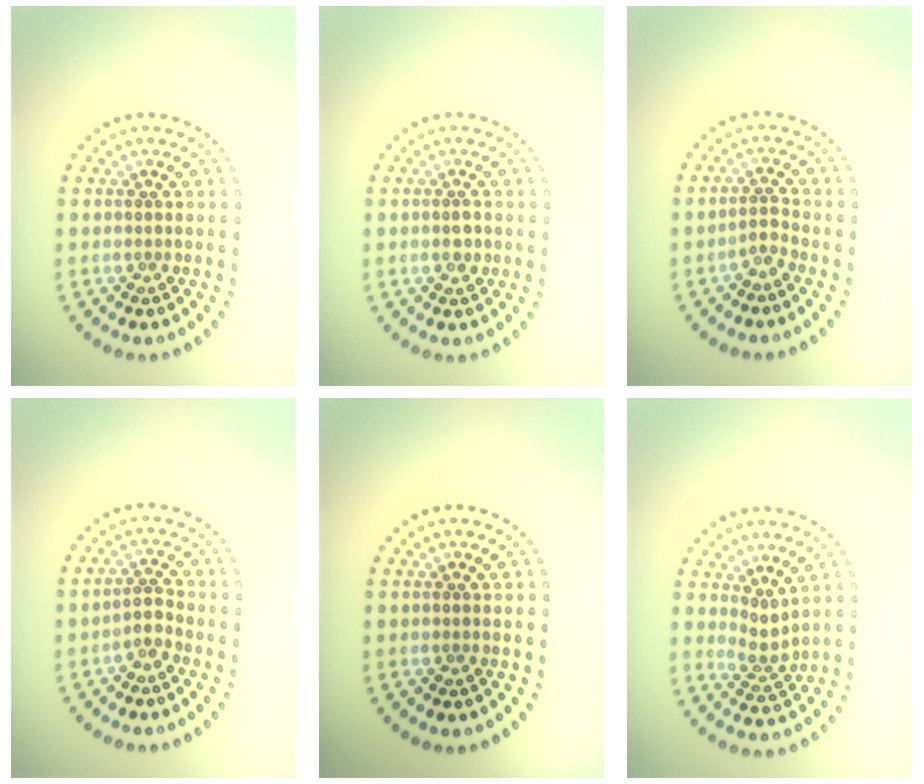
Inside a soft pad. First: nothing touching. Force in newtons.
{"total": 1.1, "press": 1.1, "slide": 0.2}
{"total": 1.5, "press": 1.0, "slide": 1.2}
{"total": 1.7, "press": 1.2, "slide": 1.2}
{"total": 0.0}
{"total": 2.0, "press": 1.4, "slide": 1.5}